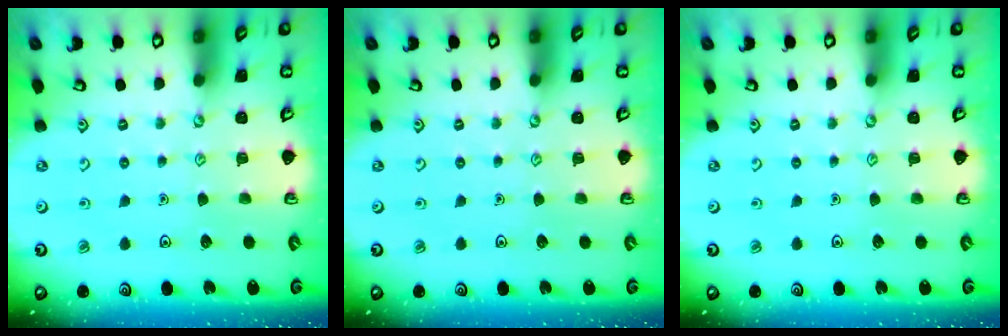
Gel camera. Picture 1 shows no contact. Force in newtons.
{"total": 0.0}
{"total": 0.0}